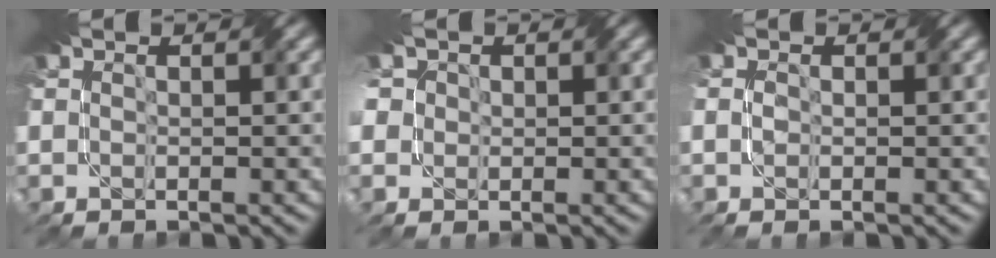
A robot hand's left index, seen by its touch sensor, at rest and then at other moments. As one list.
[{"total": 2.9, "force": [0.8, 2.5, 1.2], "torque": [-0.046, 0.018, 0.015]}, {"total": 0.6, "force": [-0.4, 0.3, 0.4], "torque": [-0.009, 0.001, -0.010]}]